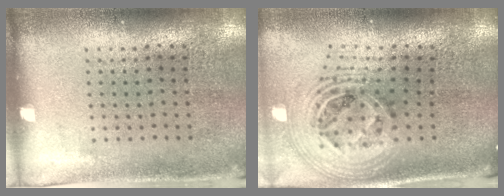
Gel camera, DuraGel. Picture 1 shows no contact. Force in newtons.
{"total": 2.7, "press": 1.9, "slide": 1.9}